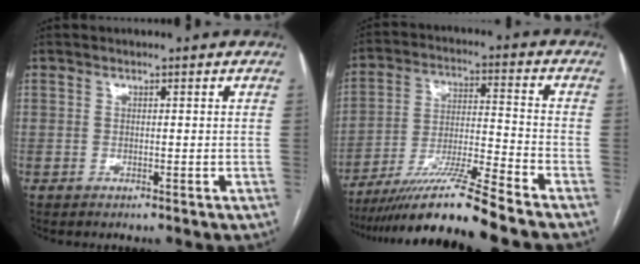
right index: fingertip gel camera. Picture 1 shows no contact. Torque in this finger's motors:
{"motor_torque": [0.98, -1.16, 0.50, 0.21]}